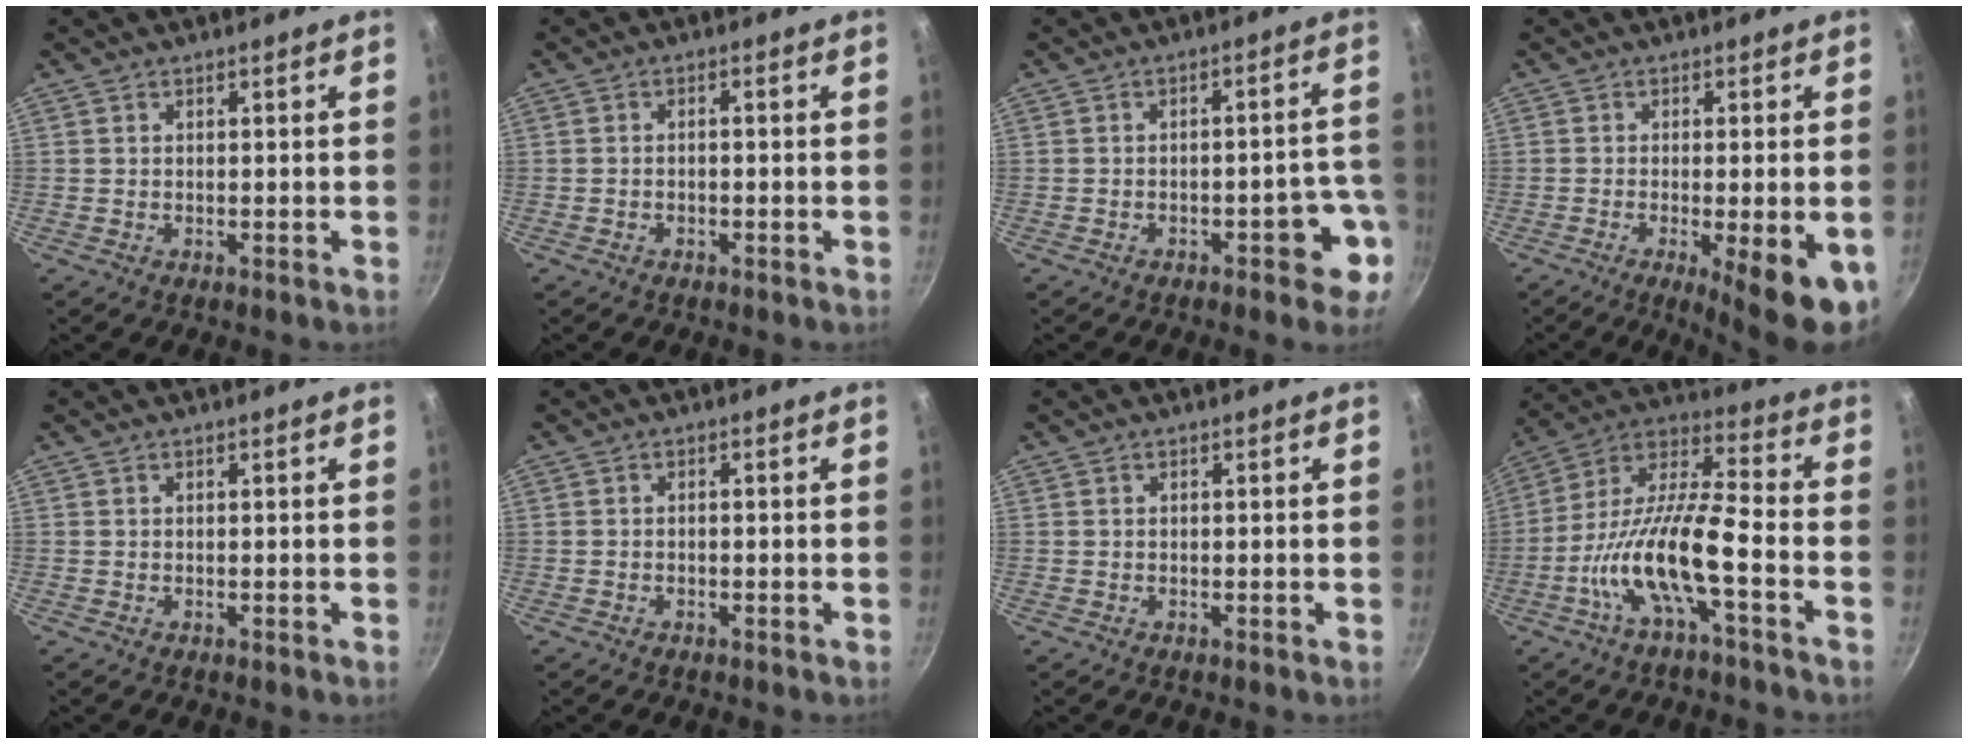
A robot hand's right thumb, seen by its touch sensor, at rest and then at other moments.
{"total": 1.2, "force": [-0.7, 0.5, 0.9], "torque": [-0.019, 0.014, -0.013]}
{"total": 6.5, "force": [-2.9, 3.0, 5.0], "torque": [-0.030, 0.043, -0.031]}
{"total": 11.9, "force": [-4.1, 2.7, 10.9], "torque": [-0.138, -0.003, -0.051]}
{"total": 0.0}
{"total": 0.7, "force": [-0.5, 0.3, 0.4], "torque": [-0.014, 0.007, -0.009]}
{"total": 0.0}
{"total": 15.6, "force": [-5.7, 4.0, 14.0], "torque": [-0.267, 0.046, -0.122]}